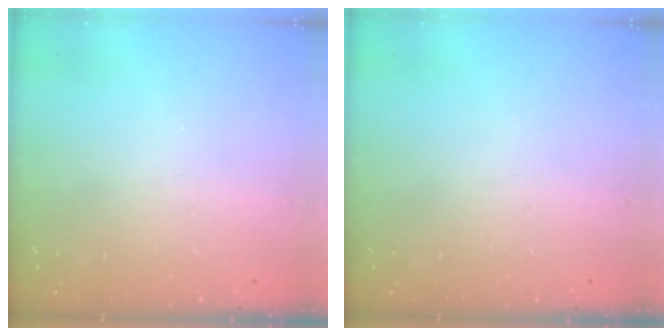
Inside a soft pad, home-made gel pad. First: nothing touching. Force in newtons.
{"total": 0.0}